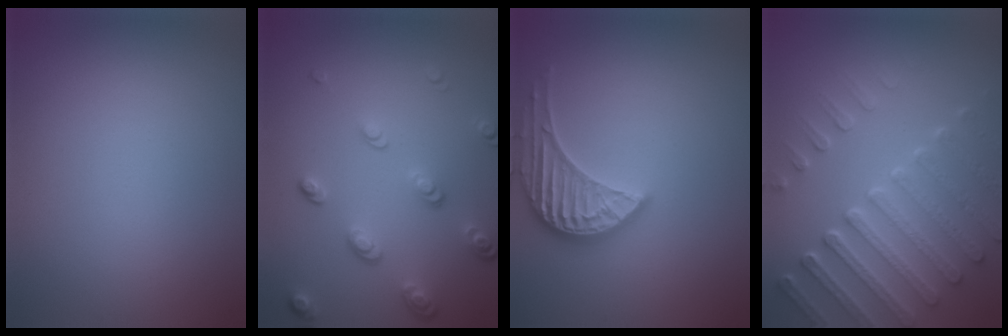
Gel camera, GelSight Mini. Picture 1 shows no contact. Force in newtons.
{"total": 3.4, "press": 2.7, "slide": 2.2}
{"total": 3.3, "press": 3.3, "slide": 0.4}
{"total": 7.4, "press": 5.5, "slide": 4.9}